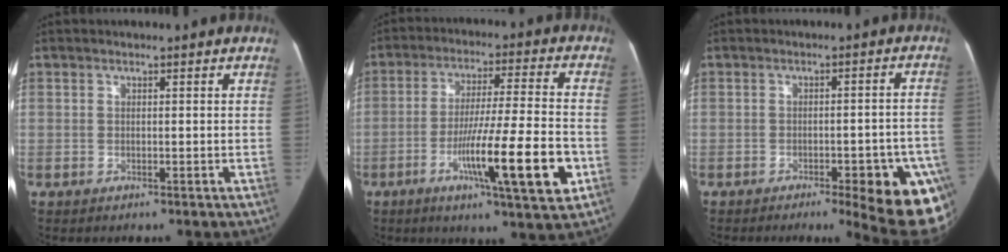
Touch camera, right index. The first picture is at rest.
{"total": 15.5, "force": [-5.6, 0.3, 14.5], "torque": [-0.231, -0.015, -0.089]}
{"total": 13.0, "force": [-7.0, 2.2, 10.7], "torque": [-0.050, 0.018, -0.080]}